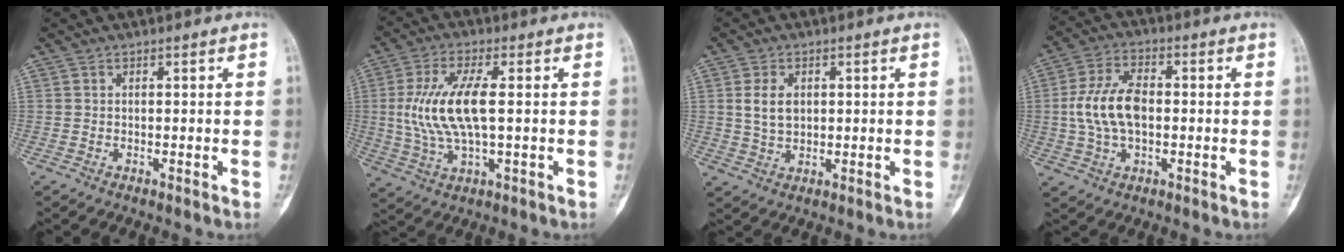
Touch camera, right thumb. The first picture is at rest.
{"total": 12.0, "force": [0.9, 4.3, 11.2], "torque": [-0.244, 0.004, 0.022]}
{"total": 5.1, "force": [1.1, 3.4, 3.6], "torque": [-0.059, -0.004, 0.027]}
{"total": 10.9, "force": [-0.1, 6.2, 9.0], "torque": [-0.177, 0.016, -0.004]}